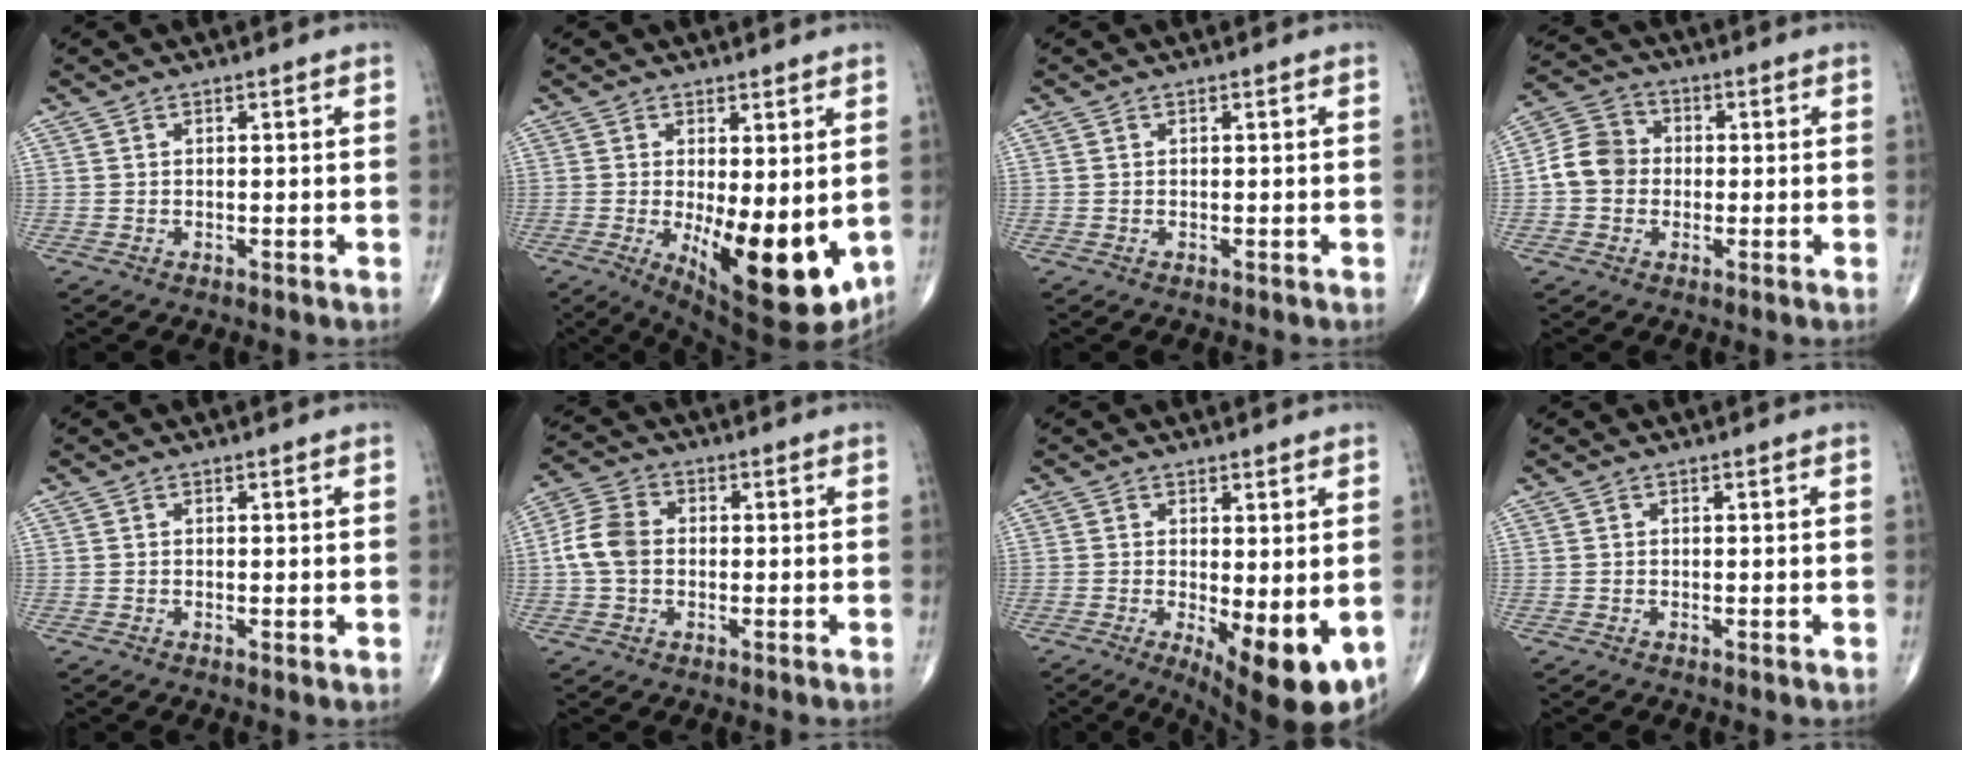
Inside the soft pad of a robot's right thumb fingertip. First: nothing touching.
{"total": 15.4, "force": [-2.4, 6.0, 14.0], "torque": [-0.197, -0.035, -0.014]}
{"total": 0.0}
{"total": 7.9, "force": [-0.6, 6.9, 3.8], "torque": [-0.056, 0.026, -0.025]}
{"total": 0.6, "force": [0.0, 0.1, 0.6], "torque": [-0.013, -0.004, -0.002]}
{"total": 7.1, "force": [-0.3, 5.3, 4.7], "torque": [-0.094, 0.018, -0.014]}
{"total": 11.2, "force": [-2.6, 3.8, 10.2], "torque": [-0.138, -0.025, -0.026]}
{"total": 0.0}